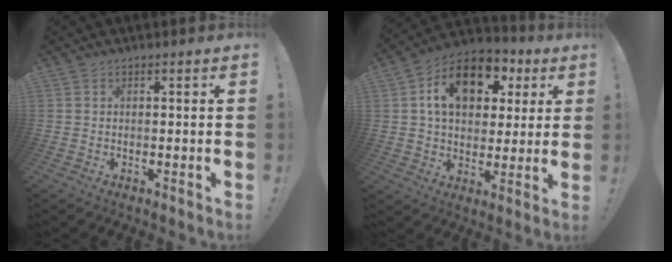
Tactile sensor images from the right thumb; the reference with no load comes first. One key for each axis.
{"total": 16.3, "fx": 6.0, "fy": 11.1, "fz": 10.3, "tx": -0.156, "ty": -0.013, "tz": 0.108}